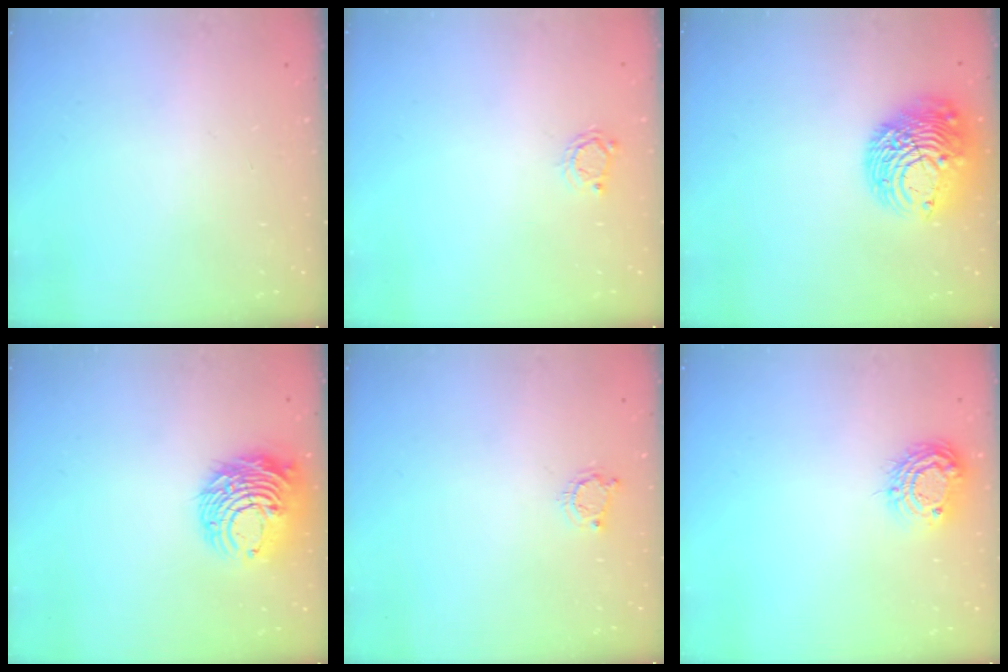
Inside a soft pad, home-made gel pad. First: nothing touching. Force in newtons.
{"total": 3.3, "press": 3.2, "slide": 0.5}
{"total": 12.8, "press": 12.8, "slide": 1.5}
{"total": 11.9, "press": 11.8, "slide": 1.2}
{"total": 4.3, "press": 4.2, "slide": 0.4}
{"total": 9.4, "press": 9.4, "slide": 0.9}